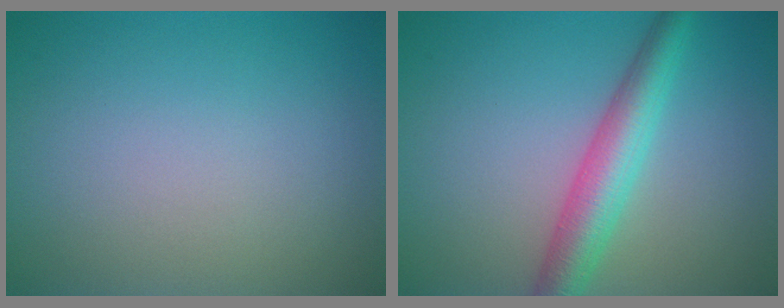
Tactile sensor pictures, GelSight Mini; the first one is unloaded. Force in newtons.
{"total": 4.9, "press": 4.9, "slide": 0.1}